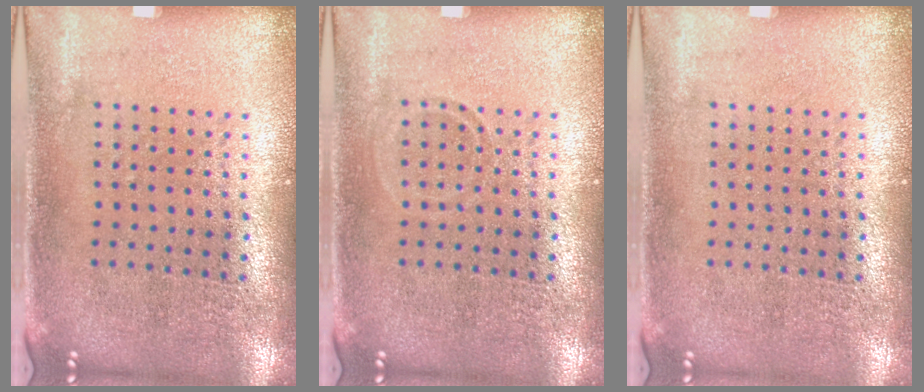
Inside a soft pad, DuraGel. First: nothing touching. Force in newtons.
{"total": 0.7, "press": 0.6, "slide": 0.3}
{"total": 0.0}